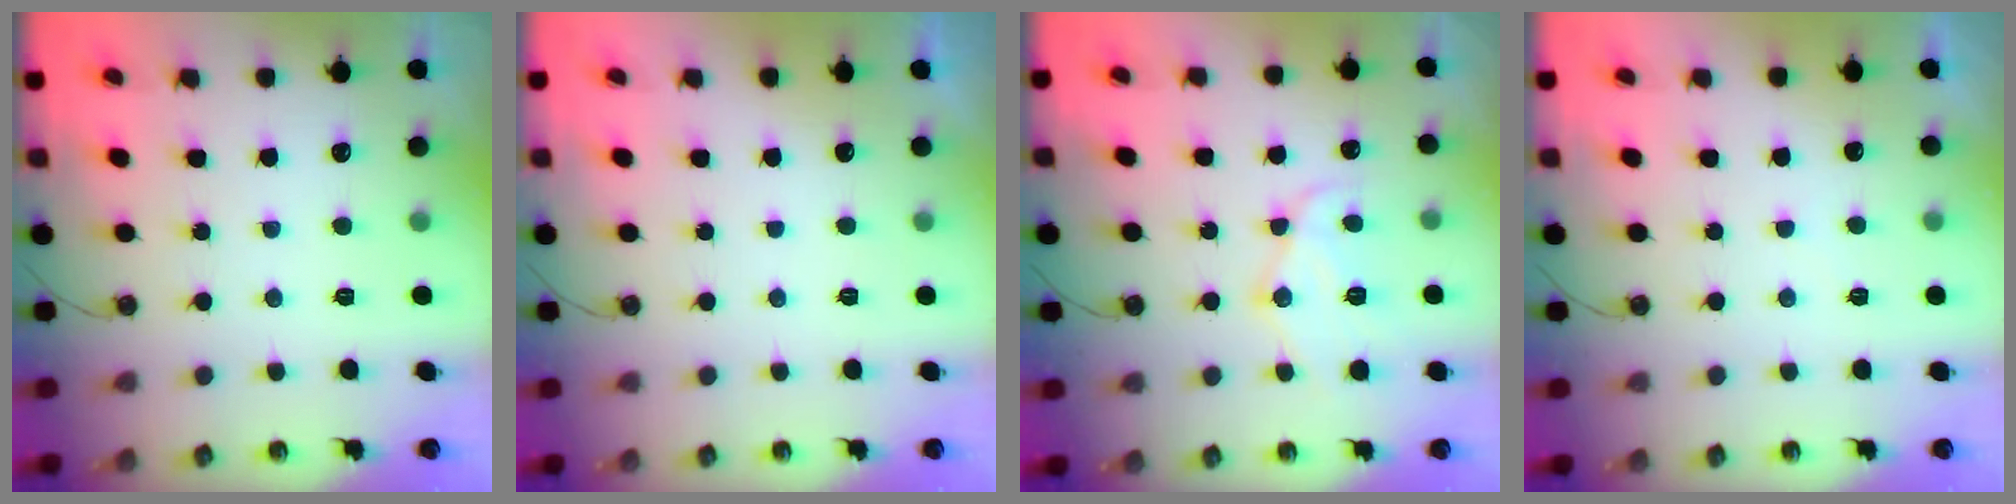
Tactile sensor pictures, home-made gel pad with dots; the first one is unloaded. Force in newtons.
{"total": 0.0}
{"total": 12.4, "press": 12.4, "slide": 1.1}
{"total": 1.7, "press": 1.6, "slide": 0.4}